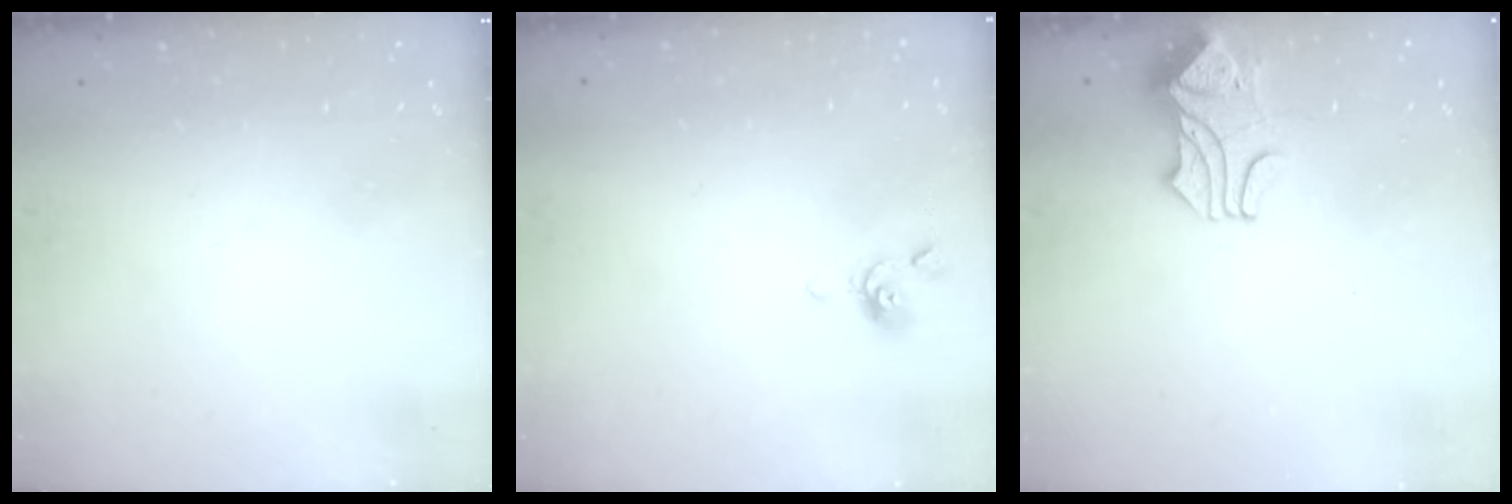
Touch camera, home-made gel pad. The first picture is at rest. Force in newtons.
{"total": 1.3, "press": 1.2, "slide": 0.4}
{"total": 1.7, "press": 1.3, "slide": 1.1}